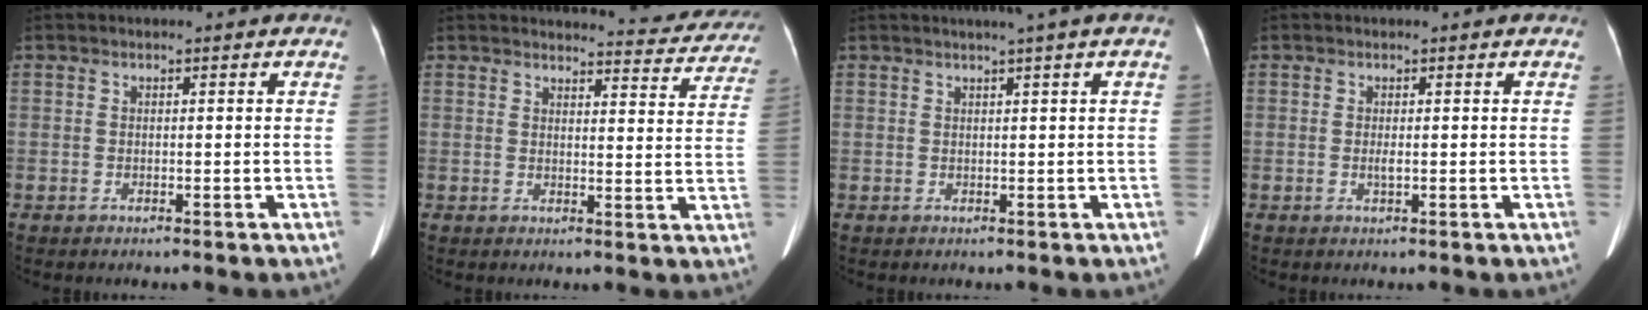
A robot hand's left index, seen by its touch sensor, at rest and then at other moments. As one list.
[{"total": 11.6, "force": [11.3, 1.9, 1.6], "torque": [0.002, -0.040, 0.105]}, {"total": 3.0, "force": [2.0, -0.8, 2.0], "torque": [-0.026, 0.007, 0.032]}, {"total": 0.8, "force": [0.0, 0.2, 0.8], "torque": [-0.017, -0.003, 0.000]}]